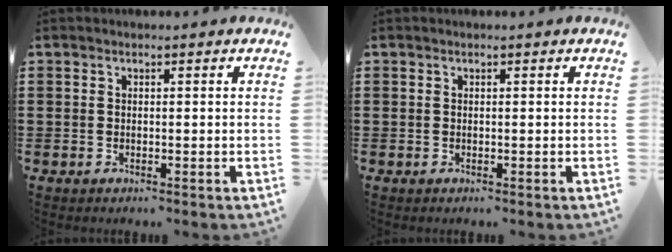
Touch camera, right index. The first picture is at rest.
{"total": 0.0}